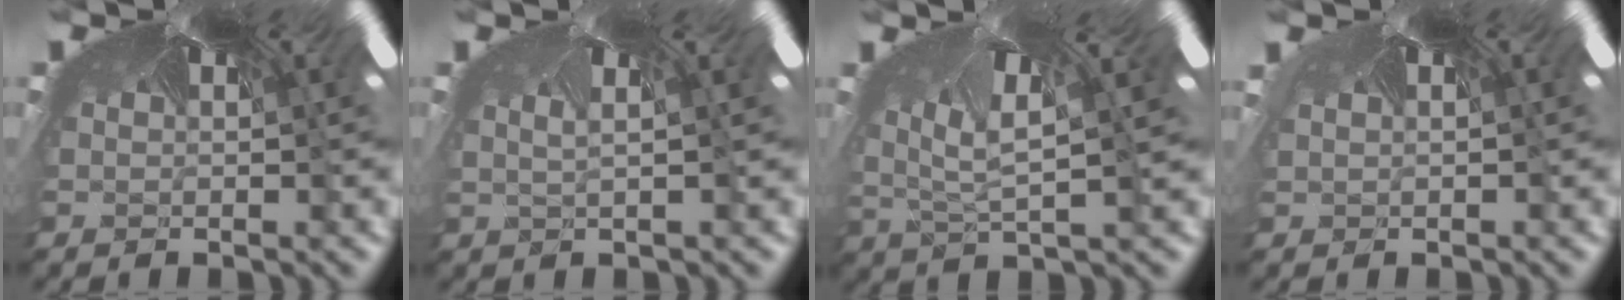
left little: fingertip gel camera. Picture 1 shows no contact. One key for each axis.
{"total": 2.4, "fx": -2.3, "fy": 0.2, "fz": 0.7, "tx": -0.020, "ty": -0.032, "tz": -0.017}
{"total": 3.4, "fx": -3.3, "fy": -0.4, "fz": -0.4, "tx": -0.033, "ty": -0.068, "tz": -0.025}
{"total": 0.8, "fx": -0.5, "fy": -0.2, "fz": -0.5, "tx": 0.005, "ty": -0.015, "tz": -0.001}